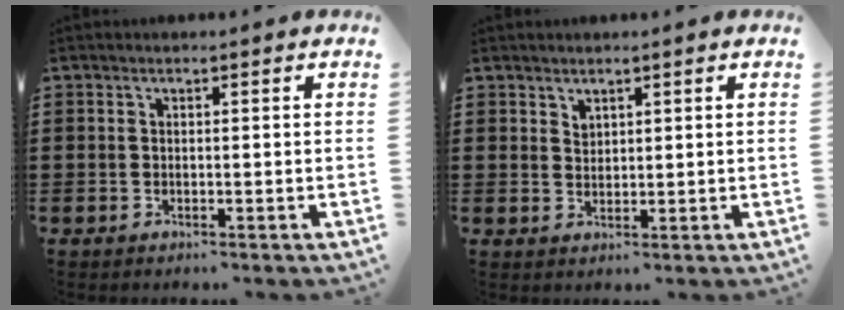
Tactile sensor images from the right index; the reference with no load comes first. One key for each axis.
{"total": 1.6, "fx": 1.4, "fy": 0.7, "fz": 0.1, "tx": -0.004, "ty": 0.002, "tz": 0.027}